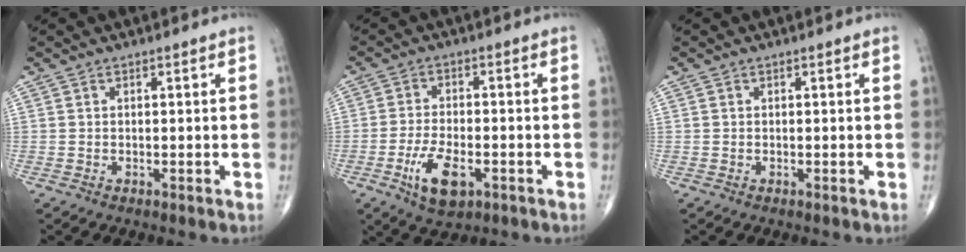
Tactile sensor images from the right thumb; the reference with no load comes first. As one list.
[{"total": 8.3, "force": [-3.4, 3.8, 6.5], "torque": [-0.119, 0.005, -0.056]}, {"total": 0.0}]